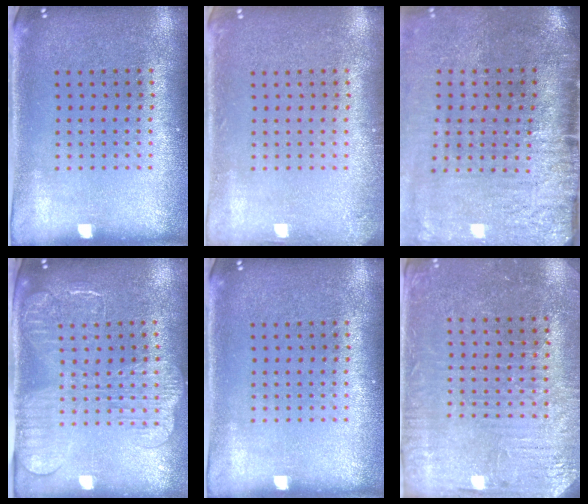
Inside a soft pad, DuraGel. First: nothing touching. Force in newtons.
{"total": 0.9, "press": 0.9, "slide": 0.1}
{"total": 4.5, "press": 3.7, "slide": 2.6}
{"total": 2.3, "press": 2.0, "slide": 1.3}
{"total": 0.0}
{"total": 3.2, "press": 3.1, "slide": 0.5}